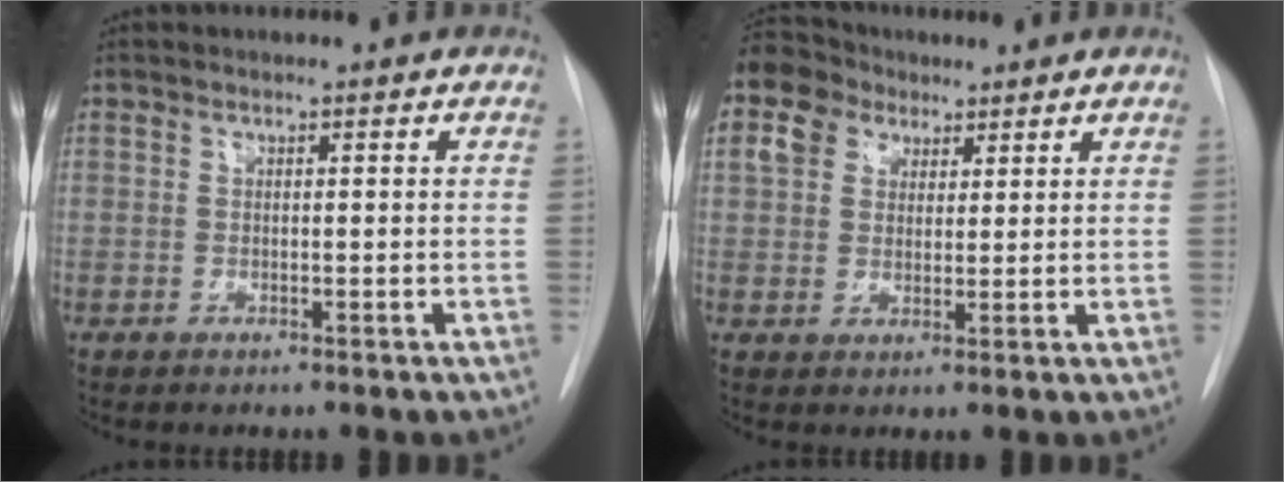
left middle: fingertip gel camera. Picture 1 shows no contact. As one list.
[{"total": 11.9, "force": [6.9, 8.7, 4.2], "torque": [-0.118, 0.053, 0.130]}]